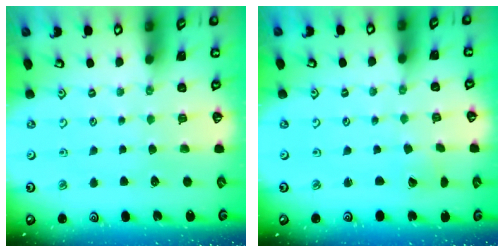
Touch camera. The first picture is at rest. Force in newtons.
{"total": 1.0, "press": 1.0, "slide": 0.1}